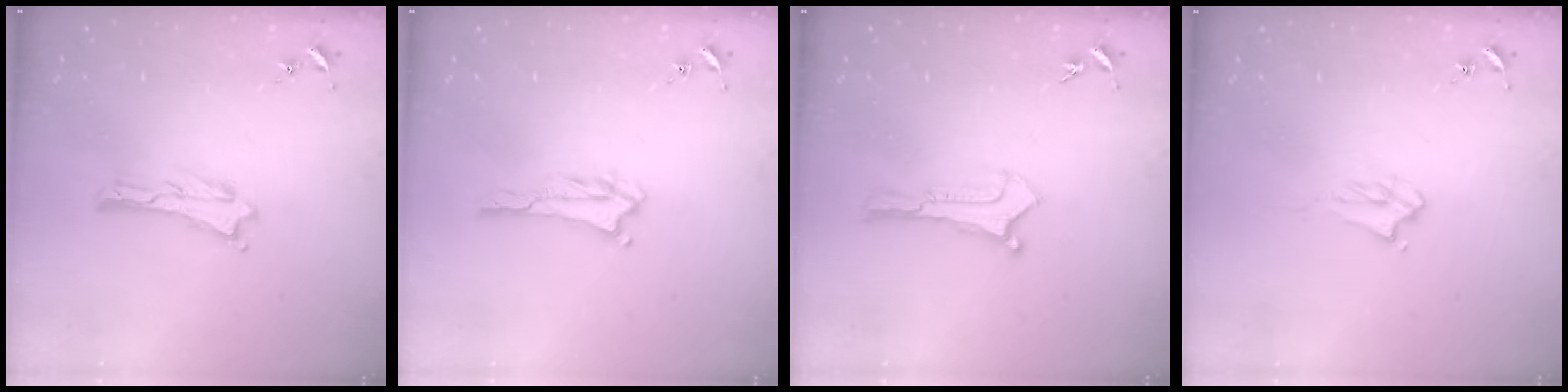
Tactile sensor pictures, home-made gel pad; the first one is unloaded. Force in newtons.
{"total": 1.4, "press": 1.4, "slide": 0.2}
{"total": 0.0}
{"total": 2.2, "press": 2.2, "slide": 0.4}